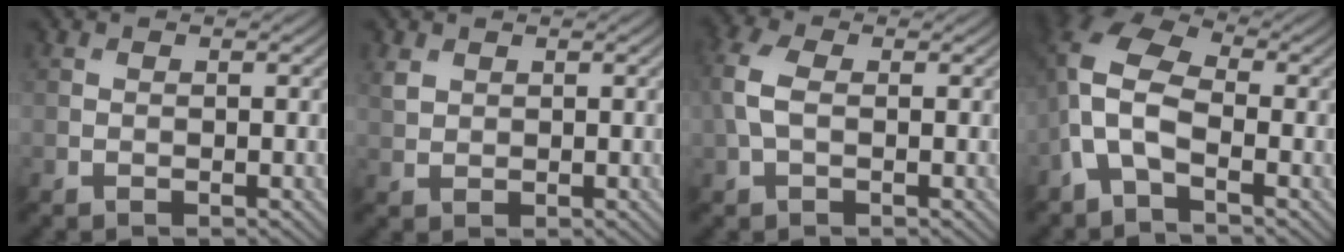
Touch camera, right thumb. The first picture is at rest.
{"total": 1.7, "force": [1.0, 1.2, 0.8], "torque": [-0.023, 0.000, 0.024]}
{"total": 4.4, "force": [0.2, 2.5, 3.6], "torque": [-0.106, 0.010, -0.003]}
{"total": 8.5, "force": [-1.9, 4.4, 7.0], "torque": [-0.167, 0.011, -0.061]}